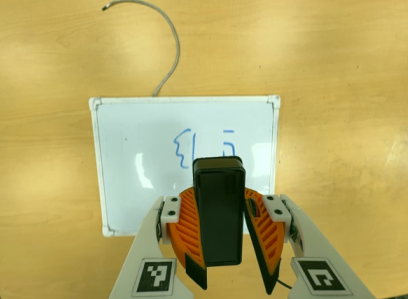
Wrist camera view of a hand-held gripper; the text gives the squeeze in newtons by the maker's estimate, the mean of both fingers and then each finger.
{"total": 8.7, "left": 9.3, "right": 8.2}